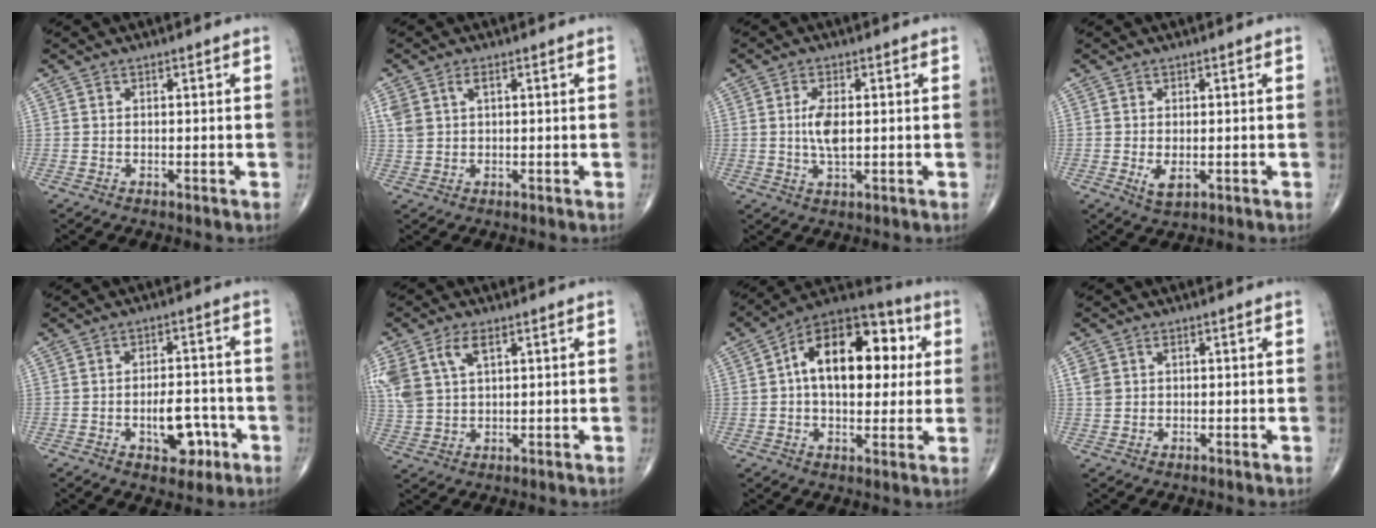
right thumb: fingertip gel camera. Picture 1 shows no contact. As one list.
[{"total": 4.4, "force": [1.8, 2.3, 3.2], "torque": [-0.079, 0.007, 0.042]}, {"total": 4.9, "force": [0.4, 2.1, 4.5], "torque": [-0.091, -0.007, 0.006]}, {"total": 2.9, "force": [-0.4, 1.5, 2.5], "torque": [-0.039, -0.006, 0.002]}, {"total": 7.7, "force": [-2.7, 4.3, 5.8], "torque": [-0.063, 0.023, -0.032]}, {"total": 10.5, "force": [4.6, 6.0, 7.3], "torque": [-0.175, -0.002, 0.097]}, {"total": 19.9, "force": [3.6, 11.4, 15.9], "torque": [-0.207, 0.025, 0.043]}, {"total": 2.8, "force": [1.0, 2.1, 1.6], "torque": [-0.031, 0.004, 0.024]}]